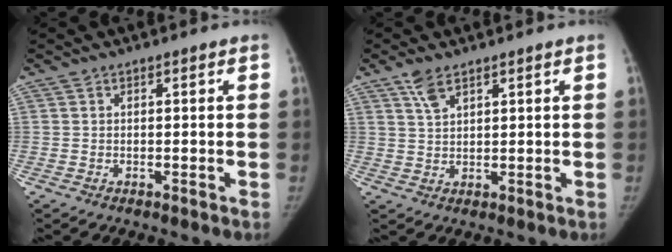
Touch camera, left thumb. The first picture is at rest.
{"total": 3.6, "force": [2.5, 1.3, 2.2], "torque": [-0.045, -0.002, 0.056]}